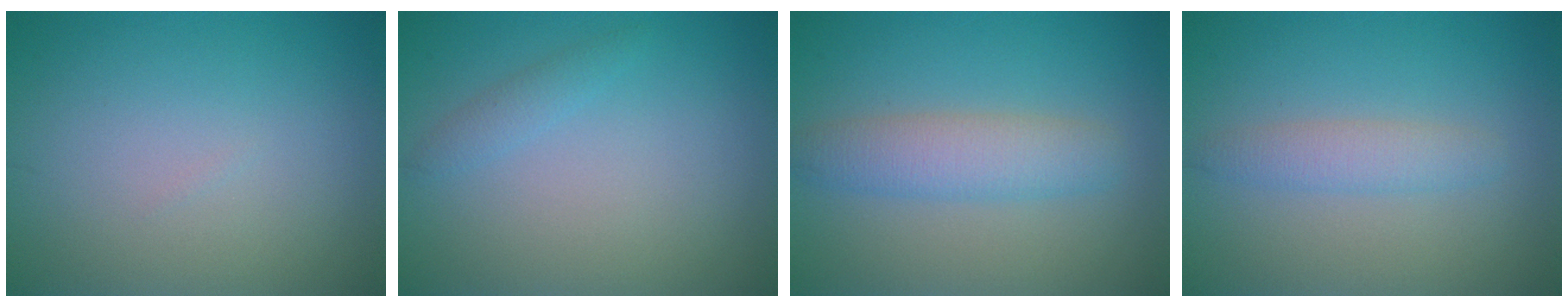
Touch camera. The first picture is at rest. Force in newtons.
{"total": 1.1, "press": 1.1, "slide": 0.1}
{"total": 3.7, "press": 3.7, "slide": 0.1}
{"total": 2.1, "press": 2.1, "slide": 0.1}